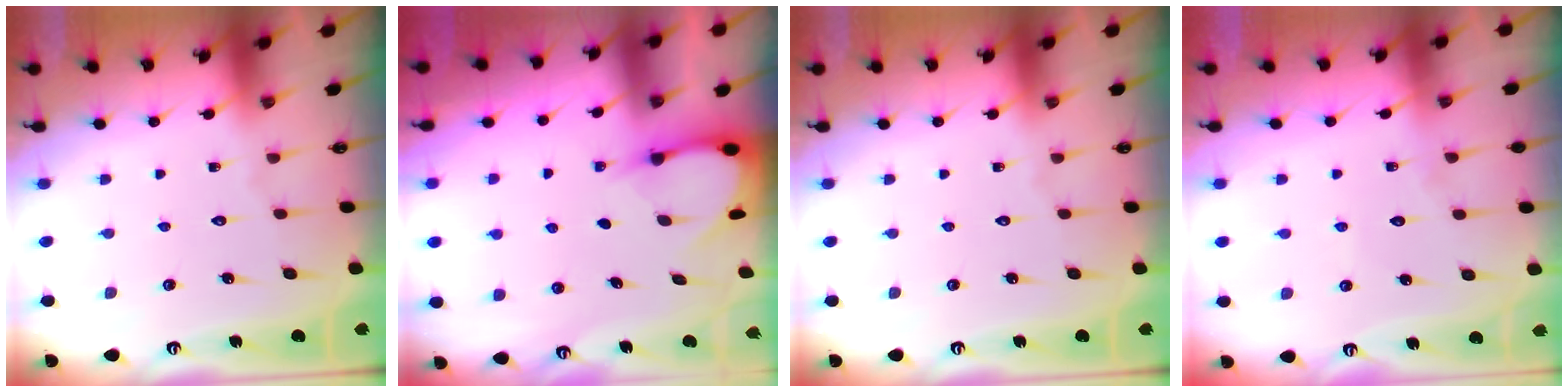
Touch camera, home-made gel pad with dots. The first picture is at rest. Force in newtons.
{"total": 3.1, "press": 3.1, "slide": 0.3}
{"total": 0.0}
{"total": 3.1, "press": 3.0, "slide": 0.3}